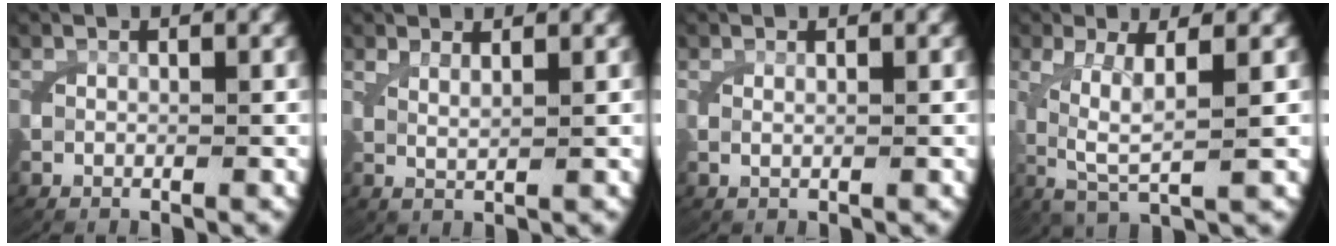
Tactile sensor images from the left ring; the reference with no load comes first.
{"total": 1.7, "force": [1.2, -0.1, 1.2], "torque": [-0.026, -0.009, 0.030]}
{"total": 0.8, "force": [0.5, 0.0, 0.6], "torque": [-0.016, -0.005, 0.012]}
{"total": 5.1, "force": [0.7, 2.3, 4.5], "torque": [-0.098, -0.017, 0.026]}